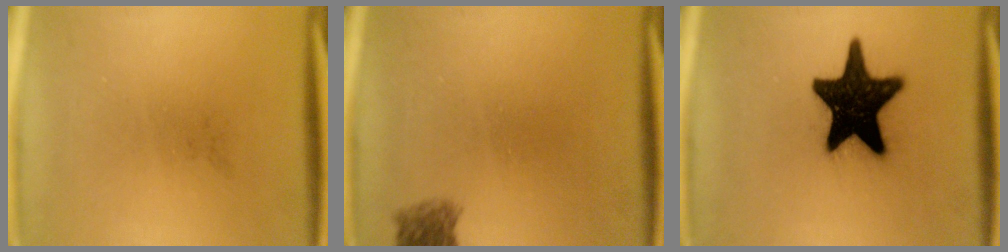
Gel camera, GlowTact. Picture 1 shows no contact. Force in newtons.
{"total": 2.6}
{"total": 19.7}